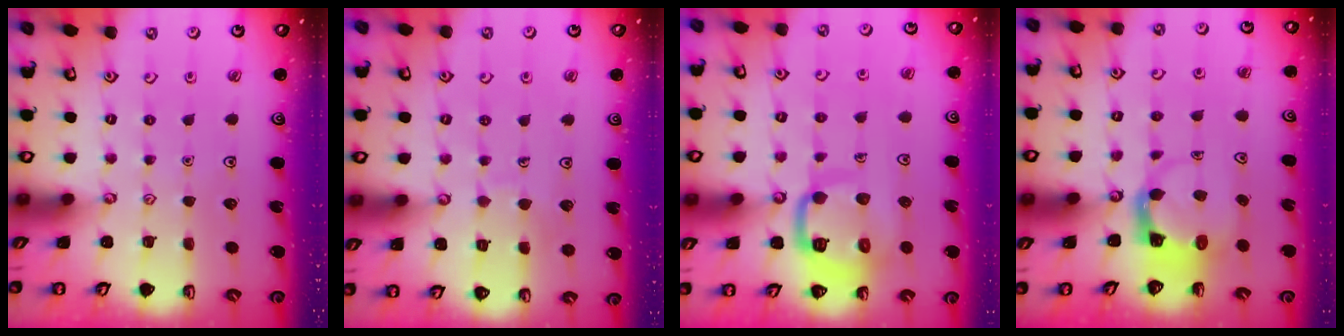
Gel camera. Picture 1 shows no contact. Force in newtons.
{"total": 5.7, "press": 5.7, "slide": 0.2}
{"total": 11.9, "press": 11.9, "slide": 1.4}
{"total": 4.0, "press": 3.9, "slide": 0.4}